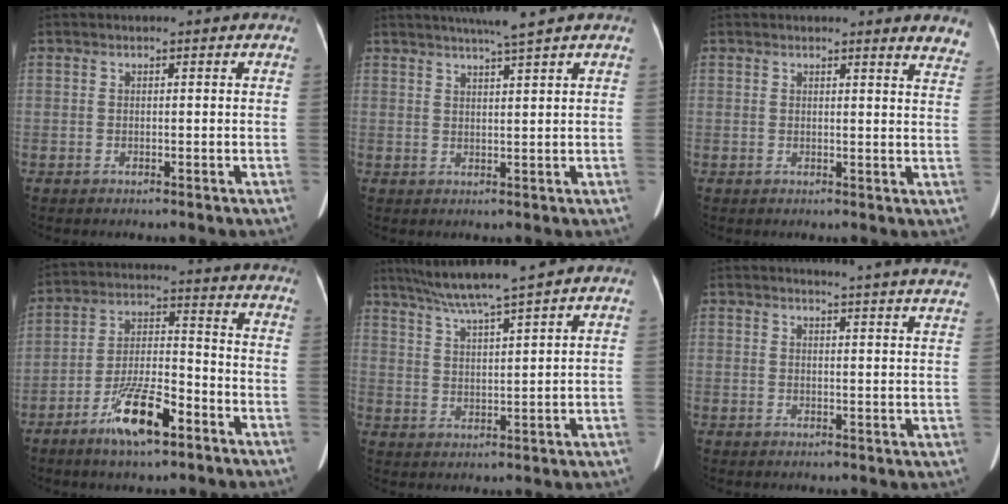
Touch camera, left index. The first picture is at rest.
{"total": 4.7, "force": [3.8, -1.2, 2.5], "torque": [-0.040, 0.004, 0.063]}
{"total": 5.6, "force": [5.4, 0.6, 1.1], "torque": [0.007, -0.029, 0.032]}
{"total": 10.6, "force": [-6.3, 2.6, 8.1], "torque": [-0.159, -0.001, -0.111]}
{"total": 8.9, "force": [7.6, -1.7, 4.4], "torque": [-0.078, 0.010, 0.131]}
{"total": 15.1, "force": [14.5, -0.6, 4.3], "torque": [-0.050, -0.064, 0.151]}